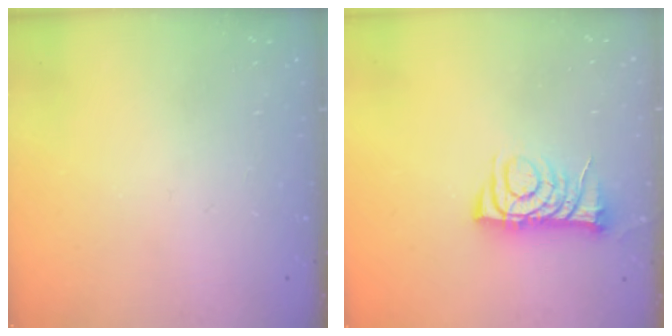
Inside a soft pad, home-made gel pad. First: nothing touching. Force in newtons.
{"total": 7.6, "press": 7.5, "slide": 0.9}